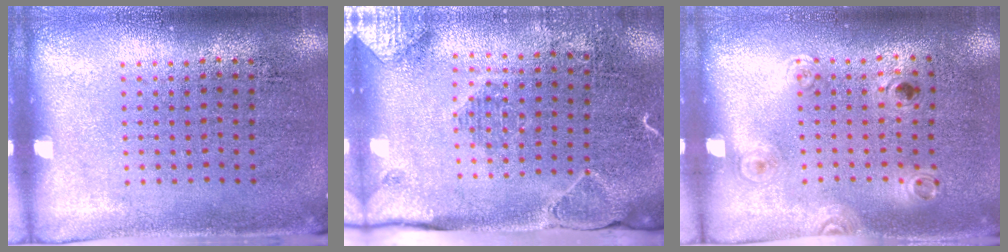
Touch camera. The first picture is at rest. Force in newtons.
{"total": 2.0, "press": 2.0, "slide": 0.2}
{"total": 1.2, "press": 0.8, "slide": 0.8}